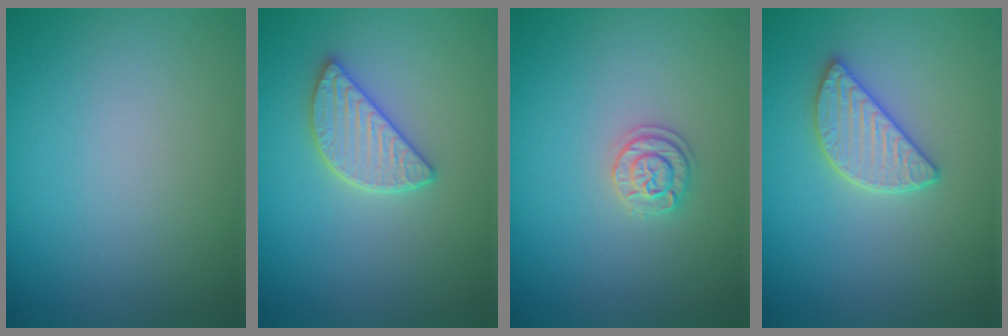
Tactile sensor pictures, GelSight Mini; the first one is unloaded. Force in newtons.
{"total": 2.9, "press": 2.8, "slide": 0.9}
{"total": 1.8, "press": 1.7, "slide": 0.3}
{"total": 2.9, "press": 2.8, "slide": 0.9}